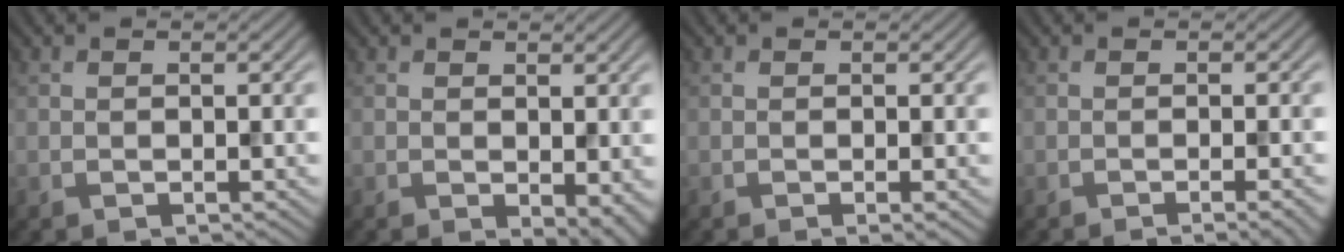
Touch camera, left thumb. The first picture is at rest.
{"total": 3.5, "force": [-0.5, 1.8, 2.9], "torque": [-0.038, -0.011, -0.003]}
{"total": 1.0, "force": [-0.3, 0.1, 0.9], "torque": [-0.015, -0.004, -0.007]}
{"total": 2.7, "force": [-1.1, 0.6, 2.4], "torque": [-0.025, 0.002, -0.022]}